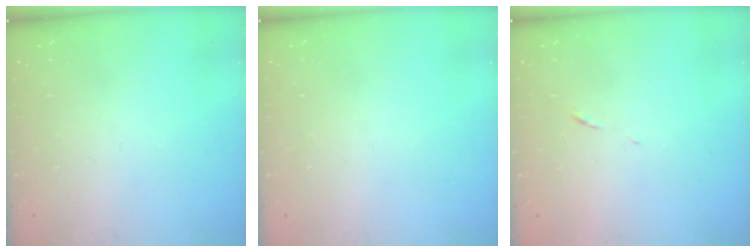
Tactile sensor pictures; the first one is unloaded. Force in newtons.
{"total": 0.0}
{"total": 5.0, "press": 5.0, "slide": 0.3}